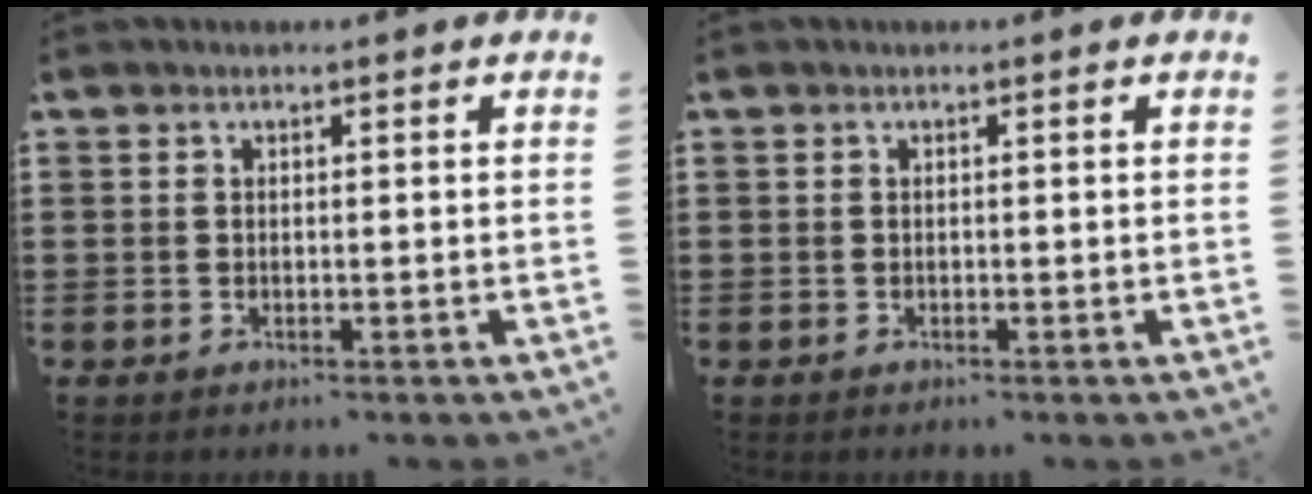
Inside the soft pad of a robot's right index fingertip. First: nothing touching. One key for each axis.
{"total": 0.0}